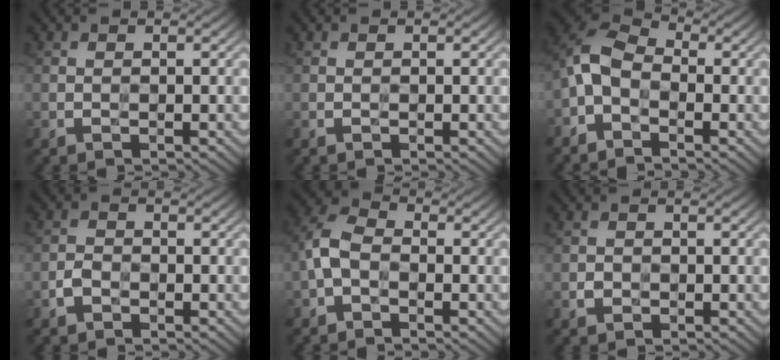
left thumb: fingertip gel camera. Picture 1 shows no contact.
{"total": 0.0}
{"total": 5.8, "force": [-2.2, 3.7, 3.9], "torque": [-0.091, 0.009, -0.062]}
{"total": 1.9, "force": [-1.1, 1.3, 0.9], "torque": [-0.018, 0.003, -0.026]}
{"total": 4.3, "force": [-1.2, 2.8, 3.0], "torque": [-0.073, 0.011, -0.037]}
{"total": 1.0, "force": [-0.4, 0.9, 0.3], "torque": [-0.003, -0.004, -0.010]}